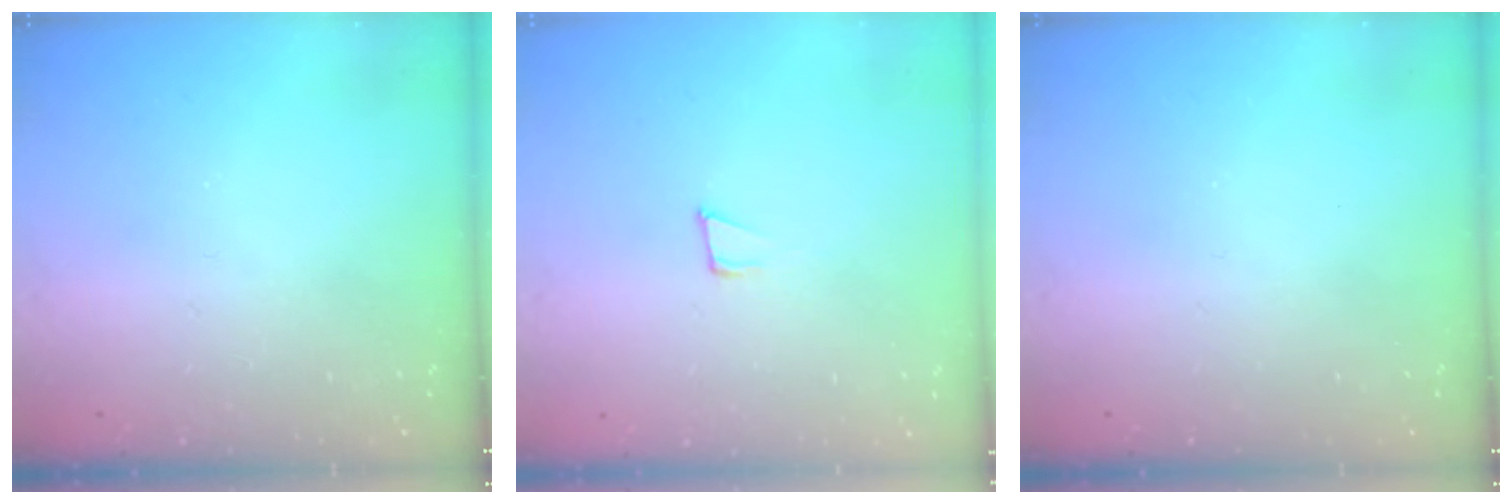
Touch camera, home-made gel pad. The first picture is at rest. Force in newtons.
{"total": 7.0, "press": 6.8, "slide": 1.4}
{"total": 0.0}